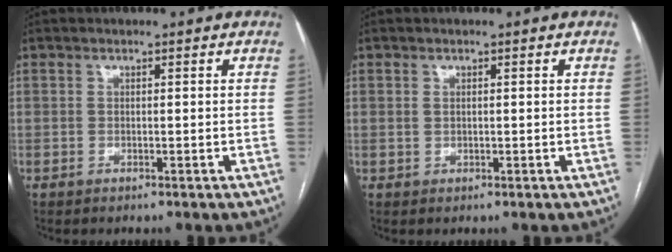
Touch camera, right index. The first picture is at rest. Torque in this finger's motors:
{"motor_torque": [-0.07, 0.11, -0.05, 0.00]}